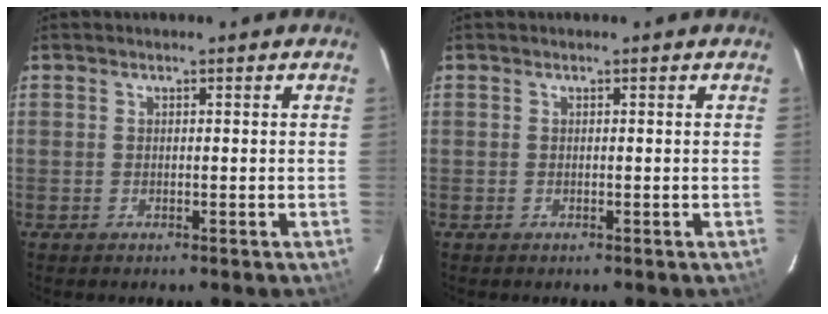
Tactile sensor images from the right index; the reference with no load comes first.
{"total": 0.0}